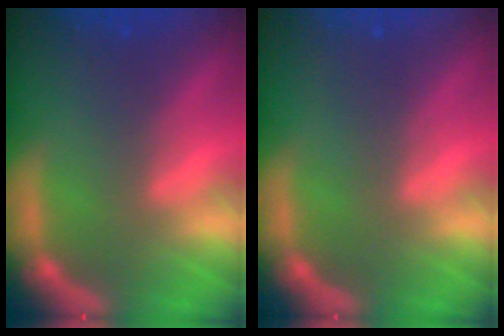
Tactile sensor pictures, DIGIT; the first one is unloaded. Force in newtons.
{"total": 0.0}